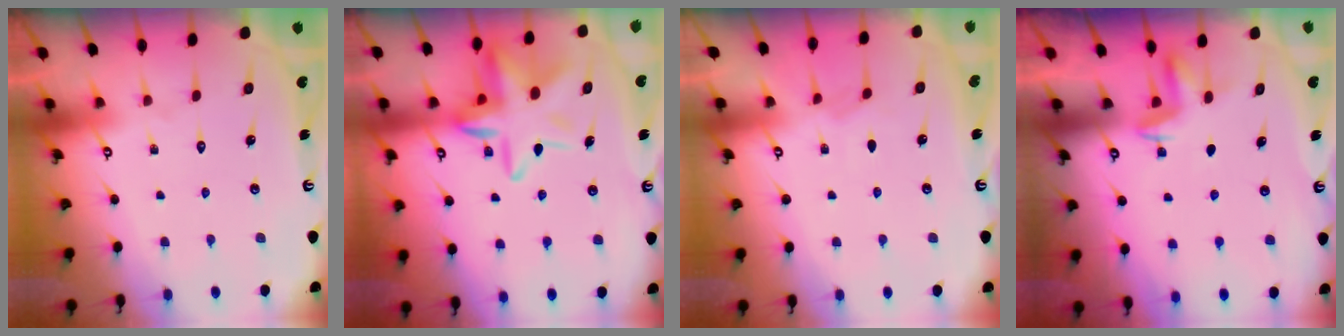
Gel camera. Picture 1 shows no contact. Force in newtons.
{"total": 14.3, "press": 14.2, "slide": 1.6}
{"total": 2.6, "press": 2.5, "slide": 0.5}
{"total": 3.2, "press": 3.2, "slide": 0.5}